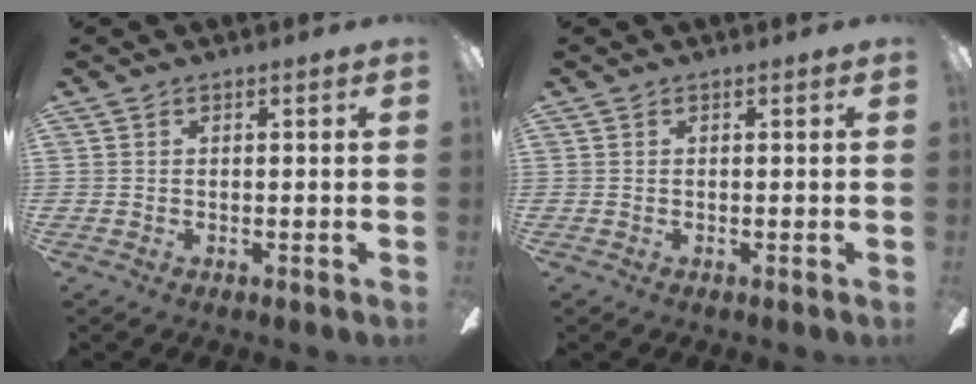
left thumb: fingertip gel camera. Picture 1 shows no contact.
{"total": 0.0}